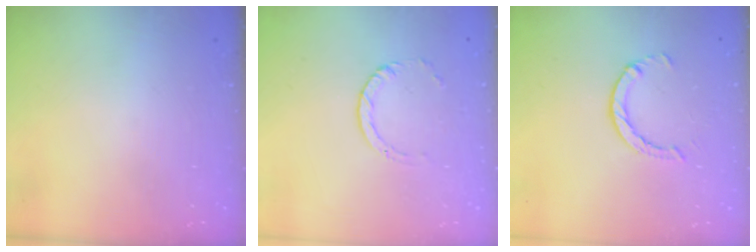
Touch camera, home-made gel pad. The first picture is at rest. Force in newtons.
{"total": 1.0, "press": 1.0, "slide": 0.1}
{"total": 2.4, "press": 2.4, "slide": 0.4}